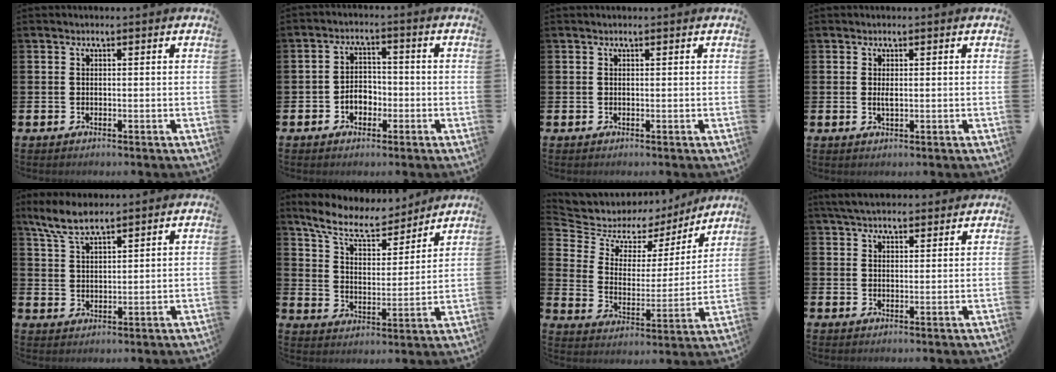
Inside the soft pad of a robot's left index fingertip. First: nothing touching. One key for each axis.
{"total": 3.4, "fx": -1.4, "fy": 2.6, "fz": 1.8, "tx": -0.029, "ty": 0.004, "tz": -0.032}
{"total": 0.0}
{"total": 1.1, "fx": 0.3, "fy": 0.3, "fz": 1.1, "tx": -0.020, "ty": 0.002, "tz": 0.005}
{"total": 6.2, "fx": 5.4, "fy": 1.3, "fz": 2.7, "tx": -0.075, "ty": -0.010, "tz": 0.102}
{"total": 9.6, "fx": 8.6, "fy": 2.7, "fz": 3.4, "tx": -0.103, "ty": -0.050, "tz": 0.152}
{"total": 6.9, "fx": 5.6, "fy": 3.9, "fz": 1.1, "tx": -0.062, "ty": -0.040, "tz": 0.094}
{"total": 4.6, "fx": 4.4, "fy": 1.1, "fz": 1.1, "tx": -0.027, "ty": -0.013, "tz": 0.082}